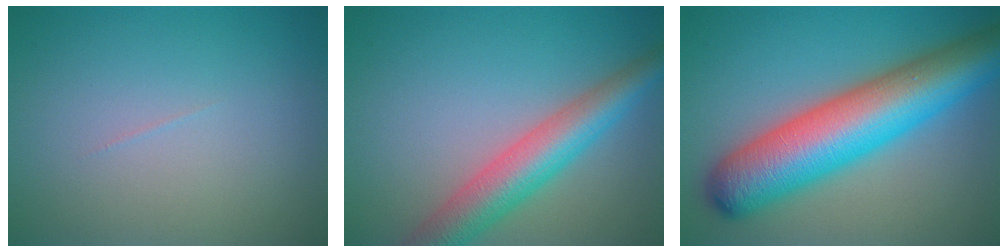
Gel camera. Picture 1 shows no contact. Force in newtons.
{"total": 6.1, "press": 6.1, "slide": 0.2}
{"total": 11.9, "press": 11.9, "slide": 0.3}